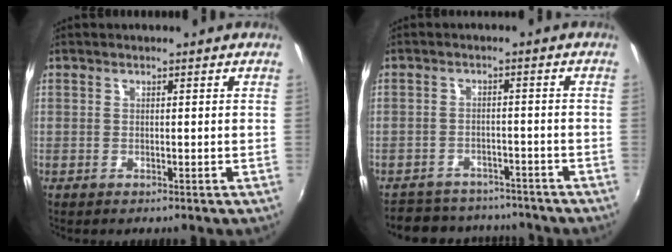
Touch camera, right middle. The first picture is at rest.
{"total": 11.7, "force": [-10.4, 4.4, 2.9], "torque": [-0.075, 0.011, -0.141]}